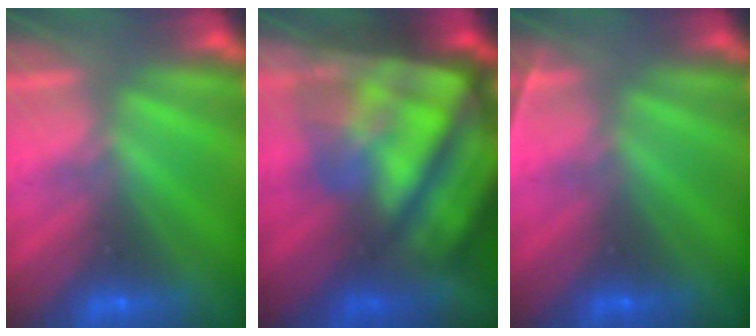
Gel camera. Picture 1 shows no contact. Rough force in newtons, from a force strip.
{"total": 7.6}
{"total": 2.3}